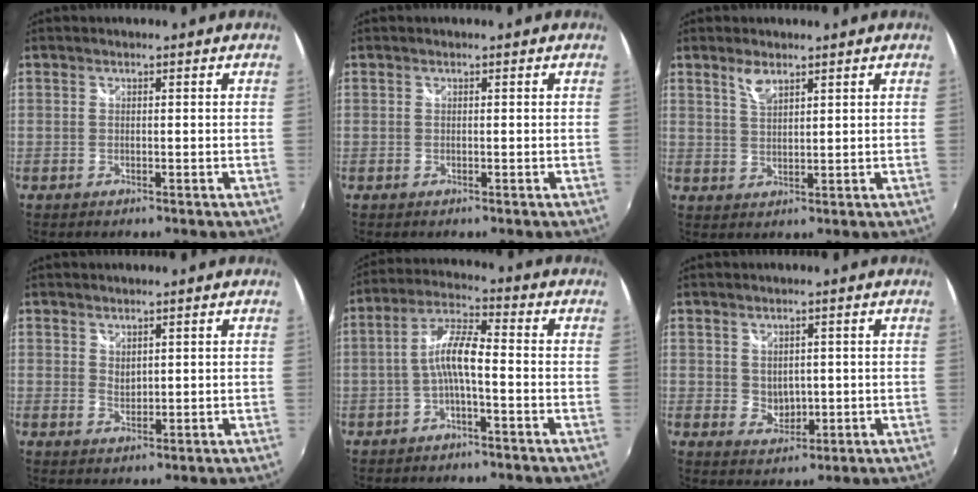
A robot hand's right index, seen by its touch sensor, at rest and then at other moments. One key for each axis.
{"total": 0.0}
{"total": 3.4, "fx": 2.4, "fy": 1.1, "fz": 2.1, "tx": -0.038, "ty": 0.000, "tz": 0.043}
{"total": 1.8, "fx": 1.3, "fy": 1.0, "fz": 0.6, "tx": -0.007, "ty": -0.001, "tz": 0.025}
{"total": 6.6, "fx": -2.0, "fy": 1.2, "fz": 6.1, "tx": -0.133, "ty": 0.016, "tz": -0.037}
{"total": 3.3, "fx": 0.9, "fy": 2.8, "fz": 1.4, "tx": -0.018, "ty": -0.002, "tz": 0.024}